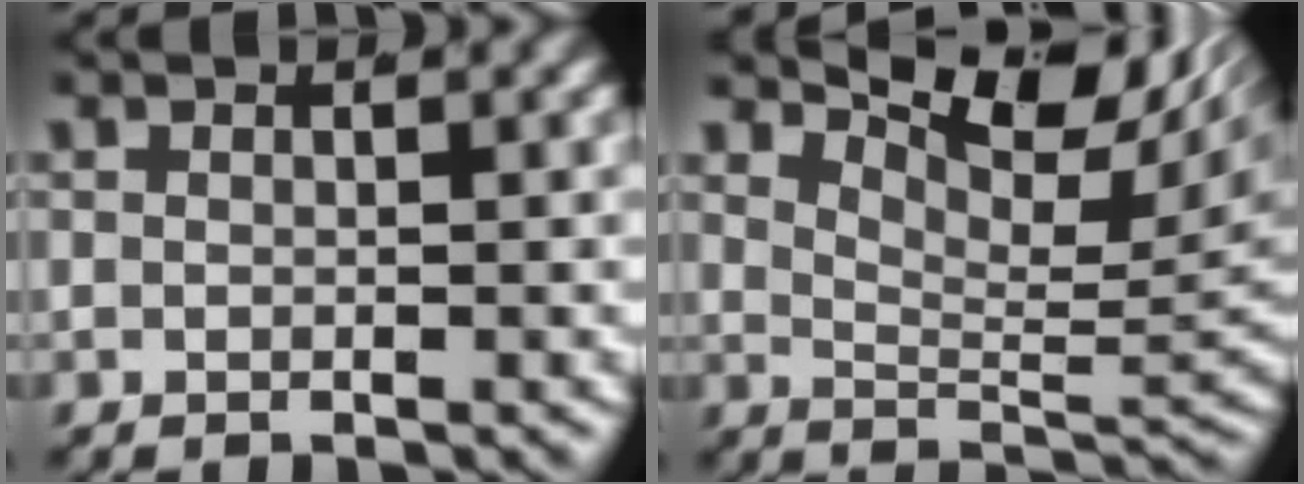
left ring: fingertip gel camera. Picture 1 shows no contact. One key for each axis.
{"total": 8.4, "fx": 4.7, "fy": 2.5, "fz": 6.6, "tx": -0.076, "ty": 0.001, "tz": 0.076}